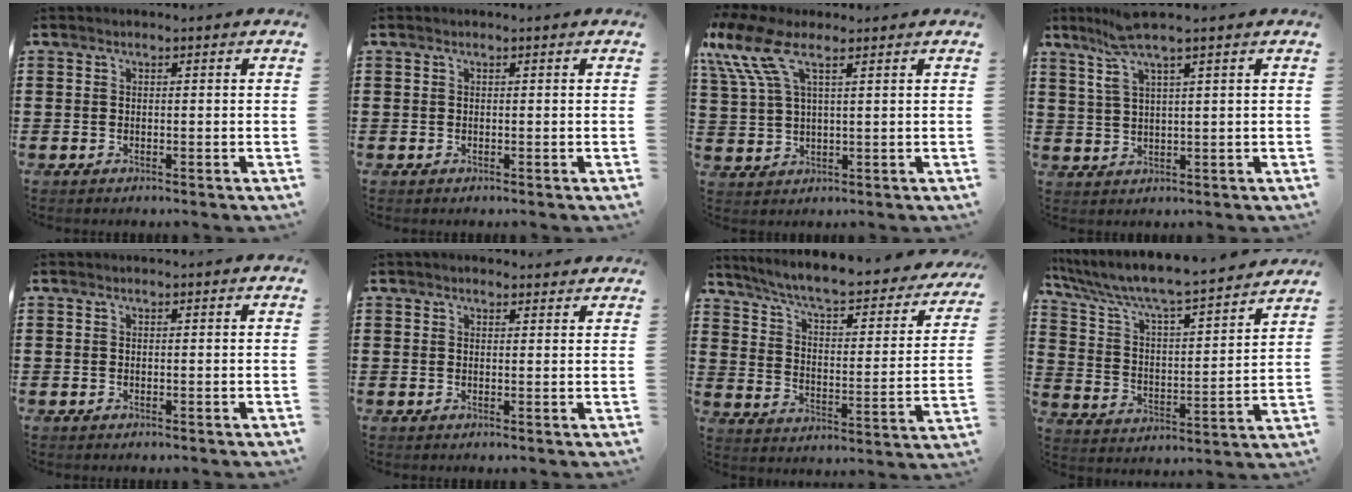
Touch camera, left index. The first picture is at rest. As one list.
[{"total": 0.0}, {"total": 8.9, "force": [4.9, 3.5, 6.6], "torque": [-0.162, 0.000, 0.086]}, {"total": 5.9, "force": [4.0, 0.0, 4.4], "torque": [-0.103, -0.006, 0.069]}, {"total": 0.0}, {"total": 1.6, "force": [1.5, 0.4, 0.3], "torque": [-0.009, 0.003, 0.031]}, {"total": 6.7, "force": [5.6, 0.5, 3.6], "torque": [-0.095, -0.044, 0.091]}, {"total": 6.5, "force": [5.9, 0.2, 2.7], "torque": [-0.083, -0.053, 0.091]}]